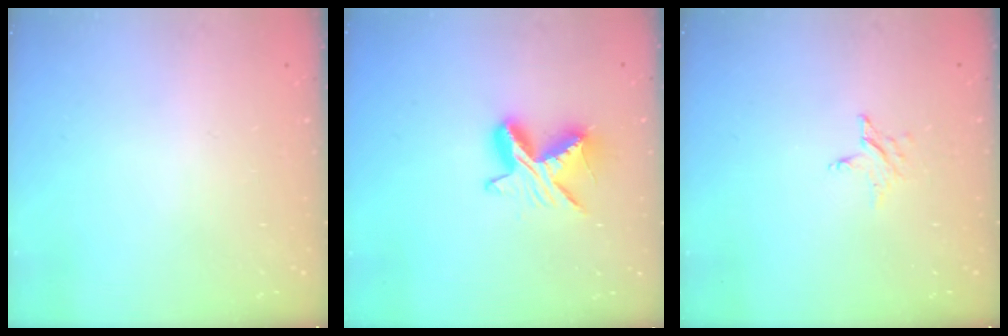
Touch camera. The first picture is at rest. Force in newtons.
{"total": 8.7, "press": 8.7, "slide": 0.2}
{"total": 3.0, "press": 3.0, "slide": 0.3}